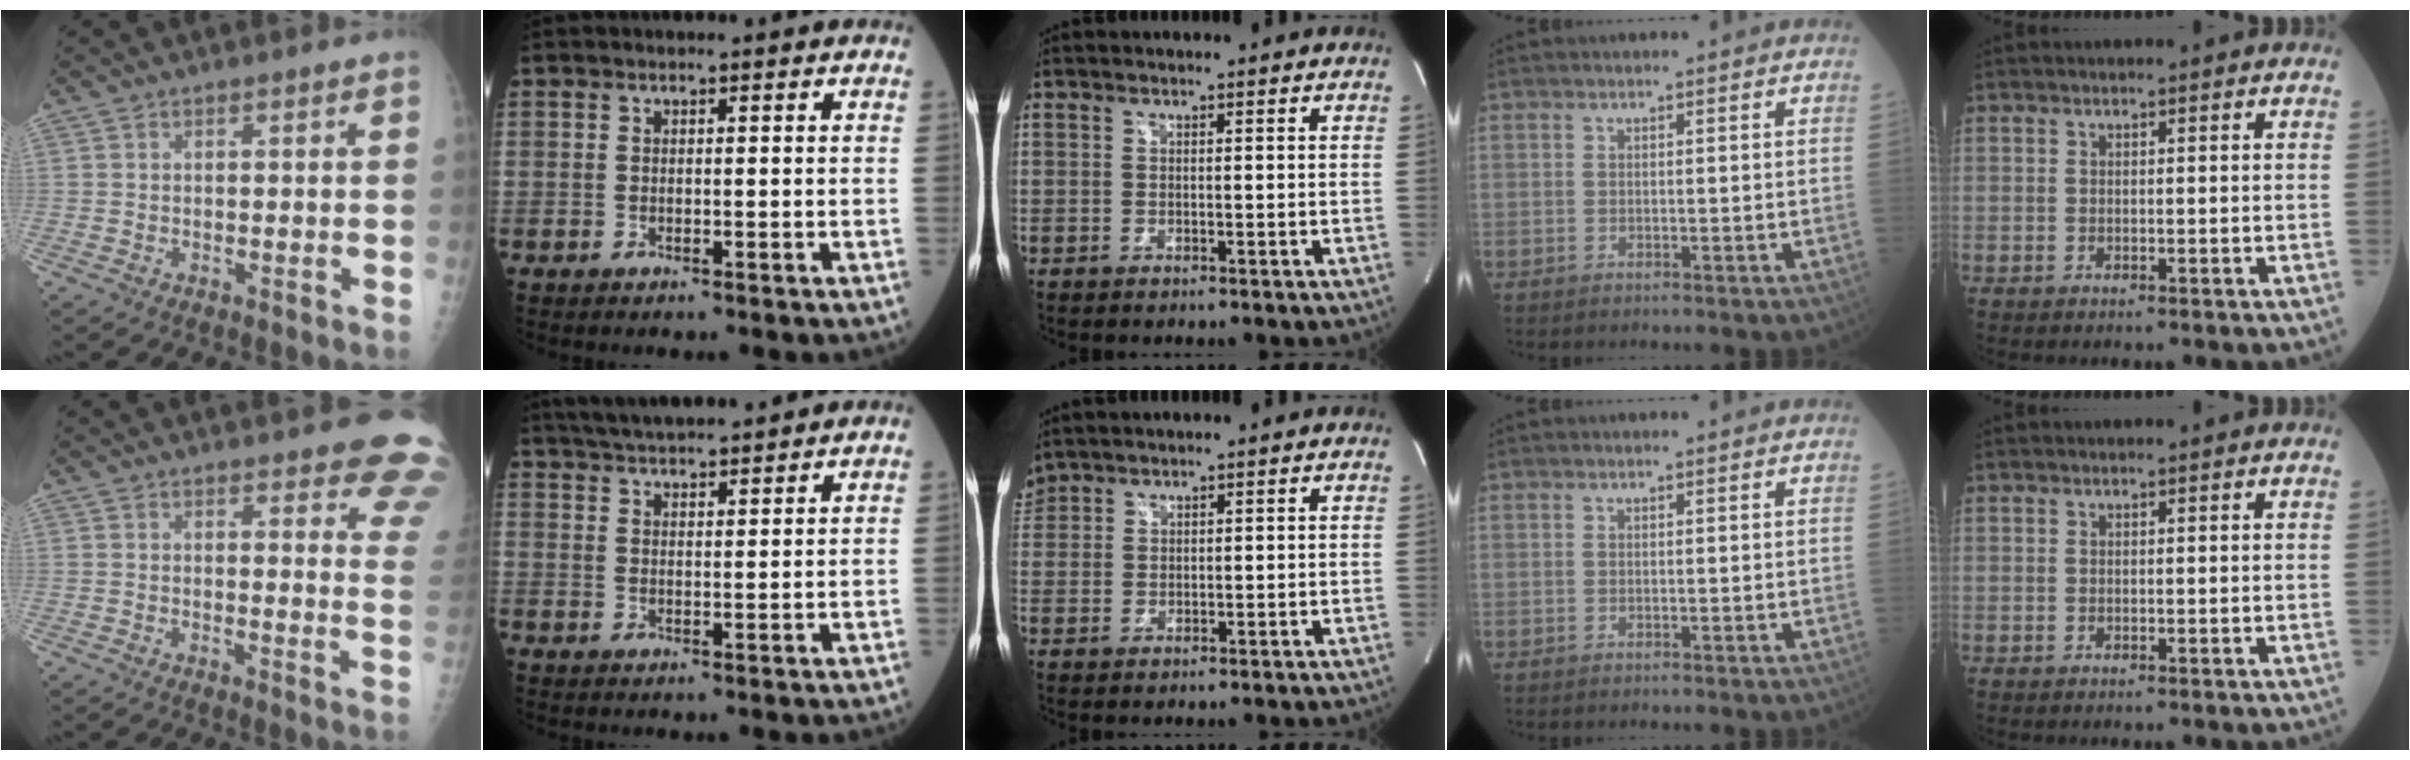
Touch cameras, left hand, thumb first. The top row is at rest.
{"thumb": {"total": 11.8, "force": [9.7, 3.3, 5.9], "torque": [-0.018, -0.053, 0.085]}, "index": {"total": 12.6, "force": [11.4, 1.5, 5.1], "torque": [-0.085, 0.025, 0.172]}, "middle": {"total": 3.0, "force": [2.8, 1.2, 0.2], "torque": [-0.013, 0.020, 0.059]}}